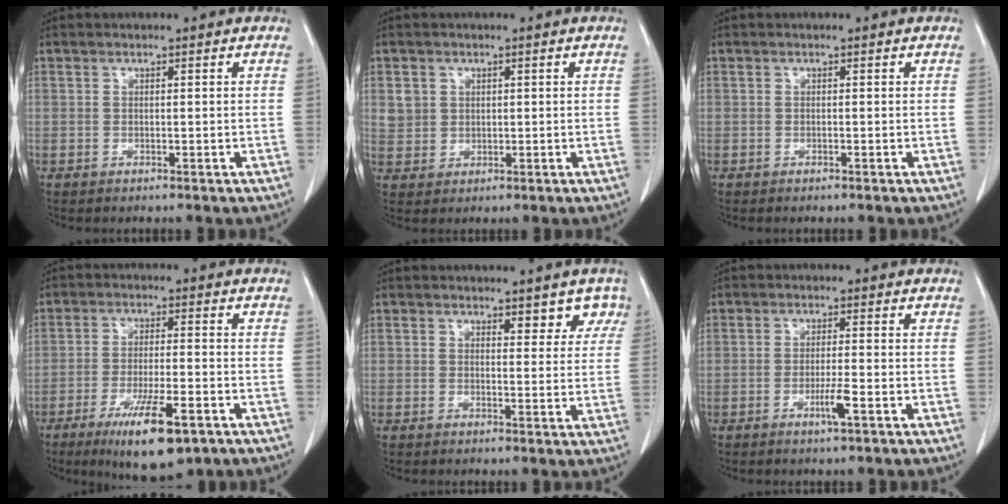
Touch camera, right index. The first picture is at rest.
{"total": 3.2, "force": [1.1, 2.9, 0.6], "torque": [-0.005, 0.001, 0.026]}
{"total": 0.0}
{"total": 11.1, "force": [-6.3, 2.1, 8.9], "torque": [-0.153, -0.022, -0.096]}
{"total": 4.2, "force": [3.1, 2.2, 1.7], "torque": [0.005, -0.004, 0.029]}
{"total": 3.2, "force": [-1.4, -0.2, 2.9], "torque": [-0.055, -0.006, -0.027]}